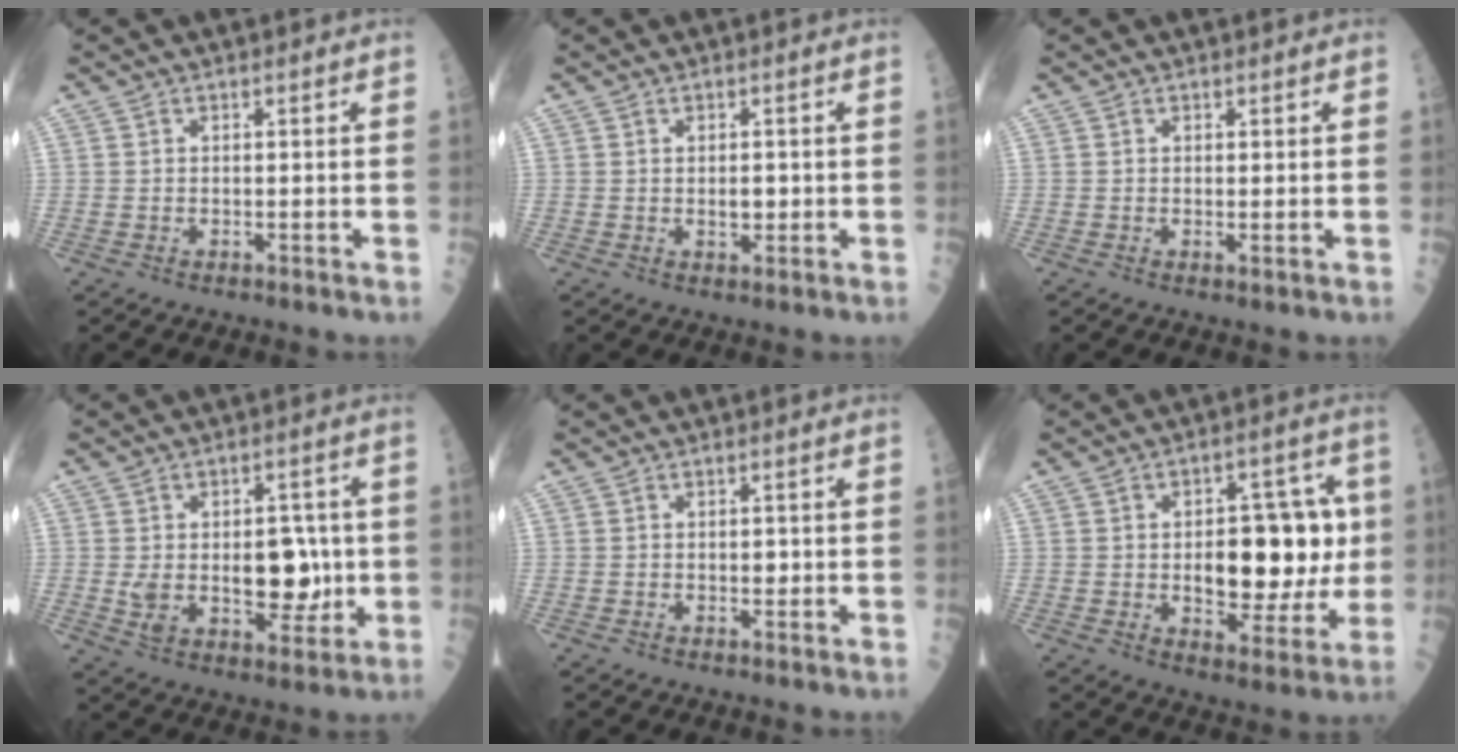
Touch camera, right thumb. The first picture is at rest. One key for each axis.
{"total": 2.3, "fx": 0.0, "fy": 1.3, "fz": 1.8, "tx": -0.019, "ty": -0.001, "tz": 0.002}
{"total": 0.6, "fx": 0.1, "fy": 0.1, "fz": 0.6, "tx": -0.014, "ty": -0.003, "tz": 0.000}
{"total": 13.0, "fx": 0.0, "fy": 7.8, "fz": 10.5, "tx": -0.117, "ty": -0.001, "tz": 0.015}
{"total": 1.1, "fx": 0.0, "fy": 0.7, "fz": 0.8, "tx": -0.003, "ty": 0.002, "tz": -0.001}
{"total": 16.8, "fx": 0.3, "fy": 9.2, "fz": 14.0, "tx": -0.143, "ty": 0.013, "tz": 0.016}